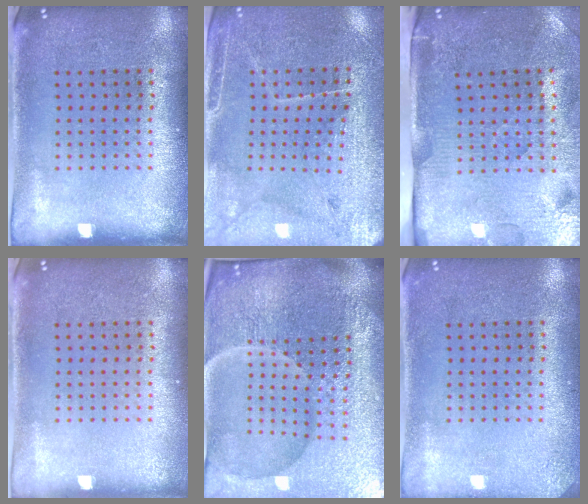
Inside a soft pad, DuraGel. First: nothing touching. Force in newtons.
{"total": 3.1, "press": 3.0, "slide": 1.0}
{"total": 4.4, "press": 3.7, "slide": 2.4}
{"total": 0.0}
{"total": 7.2, "press": 6.3, "slide": 3.5}
{"total": 1.6, "press": 1.6, "slide": 0.2}